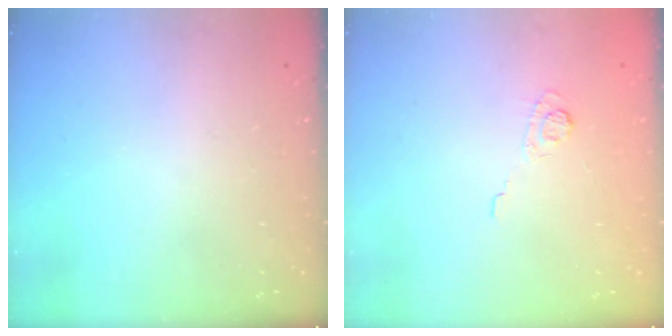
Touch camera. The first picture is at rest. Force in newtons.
{"total": 3.6, "press": 3.3, "slide": 1.5}